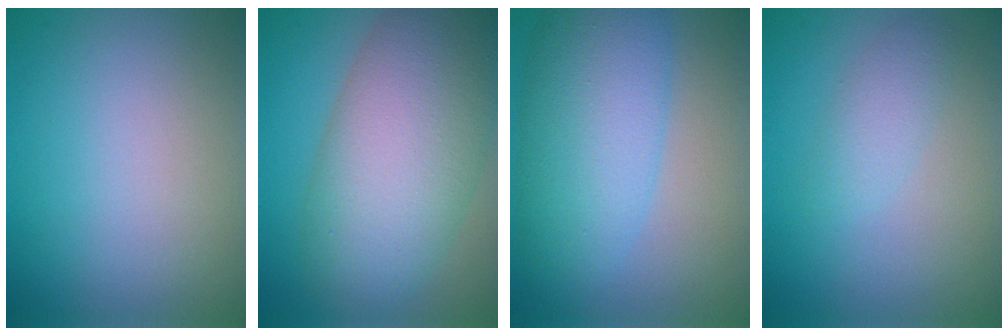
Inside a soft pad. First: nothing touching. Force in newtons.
{"total": 11.1, "press": 11.0, "slide": 0.8}
{"total": 7.9, "press": 7.9, "slide": 0.1}
{"total": 1.8, "press": 1.8, "slide": 0.0}